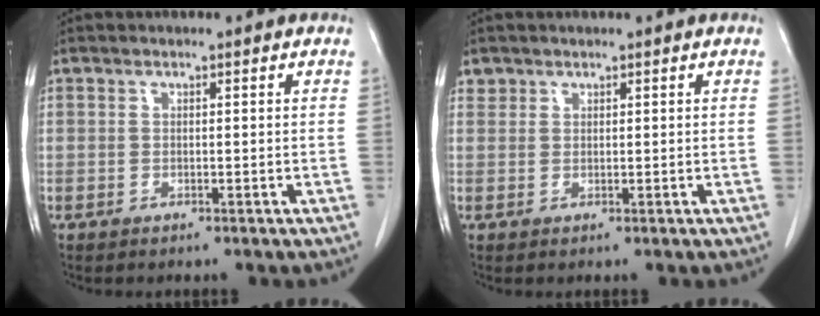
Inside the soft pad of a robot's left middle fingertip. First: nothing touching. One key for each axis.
{"total": 1.0, "fx": 0.7, "fy": 0.7, "fz": -0.1, "tx": 0.009, "ty": 0.004, "tz": 0.012}